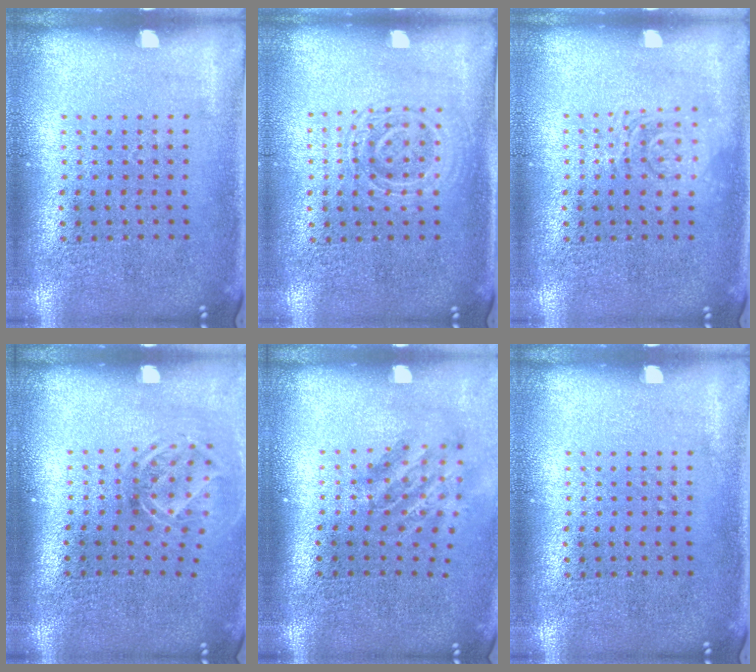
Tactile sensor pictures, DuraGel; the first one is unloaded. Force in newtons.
{"total": 1.4, "press": 1.3, "slide": 0.4}
{"total": 2.2, "press": 2.1, "slide": 0.4}
{"total": 1.8, "press": 1.3, "slide": 1.3}
{"total": 1.9, "press": 1.3, "slide": 1.3}
{"total": 0.0}